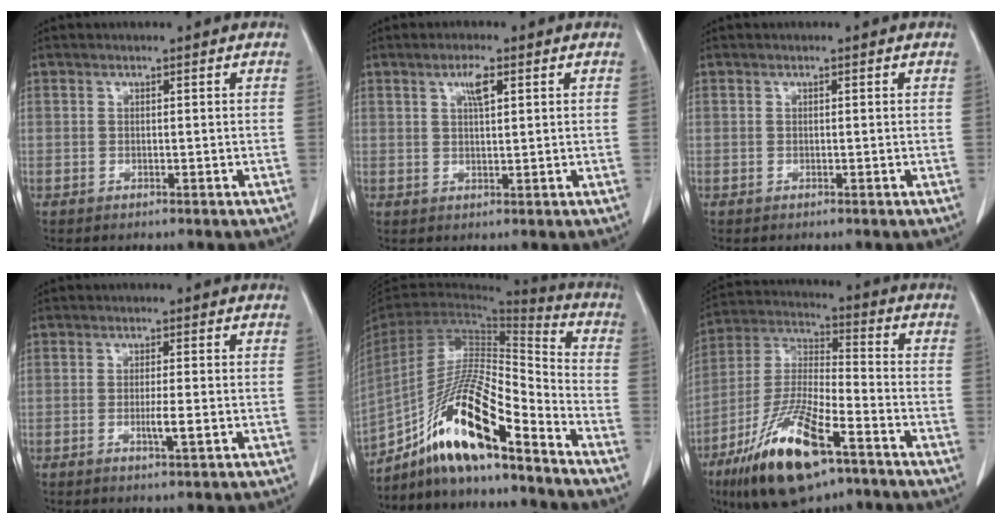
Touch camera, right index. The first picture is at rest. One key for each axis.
{"total": 3.0, "fx": 1.4, "fy": 0.6, "fz": 2.6, "tx": -0.049, "ty": 0.002, "tz": 0.024}
{"total": 0.0}
{"total": 2.8, "fx": -0.7, "fy": 0.0, "fz": 2.7, "tx": -0.049, "ty": -0.005, "tz": -0.011}
{"total": 17.0, "fx": -11.8, "fy": 1.8, "fz": 12.2, "tx": -0.236, "ty": -0.001, "tz": -0.213}
{"total": 17.9, "fx": -10.2, "fy": 4.6, "fz": 13.9, "tx": -0.299, "ty": -0.028, "tz": -0.183}